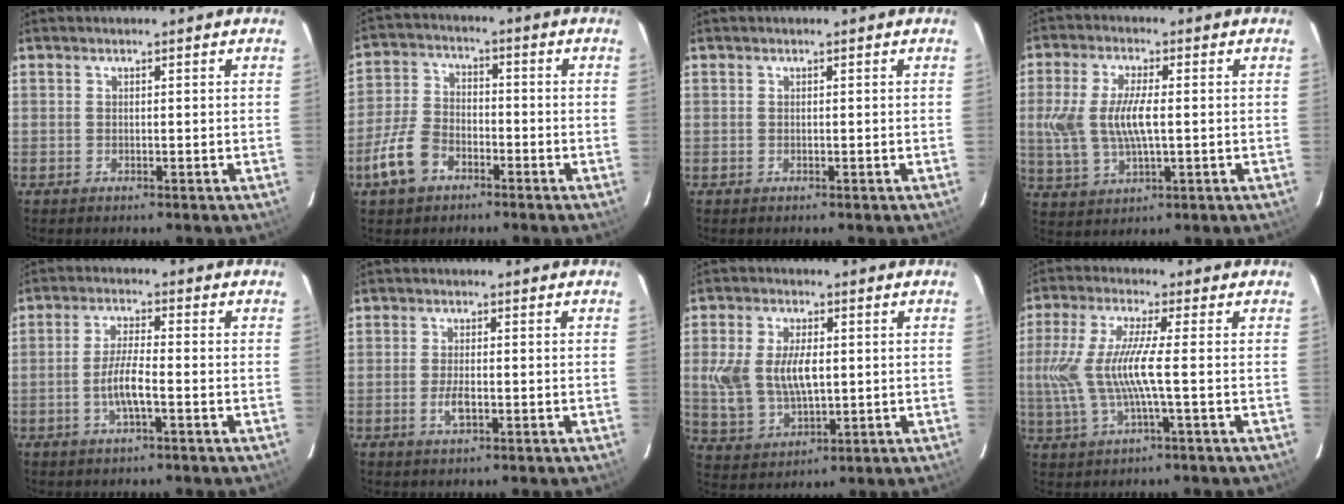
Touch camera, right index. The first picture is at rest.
{"total": 11.0, "force": [-6.5, 6.6, 5.9], "torque": [-0.135, 0.016, -0.126]}
{"total": 0.0}
{"total": 10.3, "force": [0.1, 4.2, 9.5], "torque": [-0.203, 0.001, 0.007]}
{"total": 5.6, "force": [-2.0, 0.8, 5.1], "torque": [-0.103, 0.000, -0.039]}
{"total": 3.2, "force": [-1.1, 1.1, 2.8], "torque": [-0.060, -0.003, -0.020]}
{"total": 11.4, "force": [0.9, 6.6, 9.2], "torque": [-0.195, 0.004, 0.026]}
{"total": 10.0, "force": [-1.0, 0.7, 9.9], "torque": [-0.207, -0.004, -0.013]}